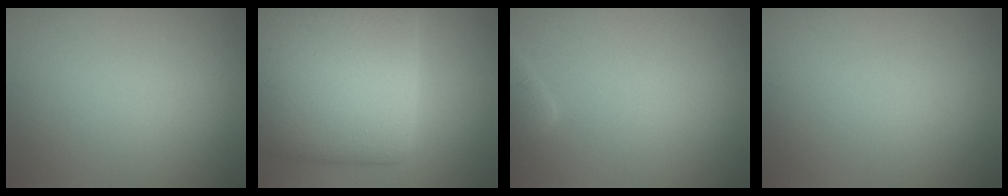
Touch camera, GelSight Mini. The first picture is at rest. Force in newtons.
{"total": 15.4, "press": 15.4, "slide": 0.5}
{"total": 2.4, "press": 2.4, "slide": 0.3}
{"total": 0.0}